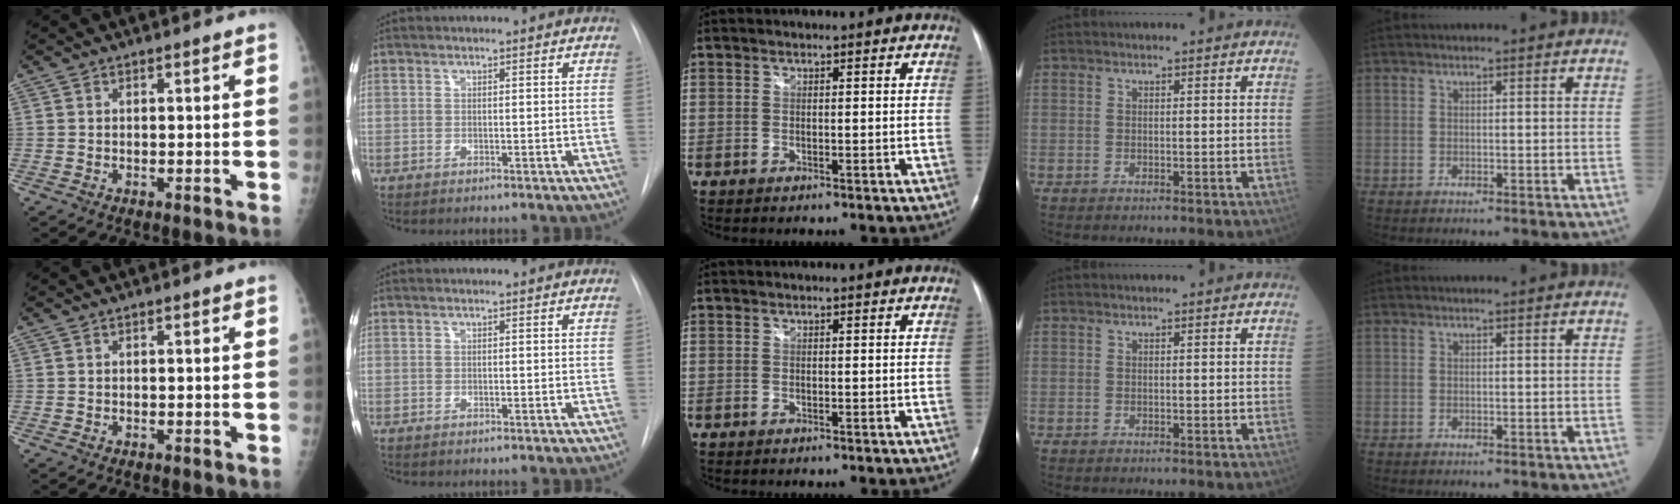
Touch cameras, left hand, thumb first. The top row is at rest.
{}